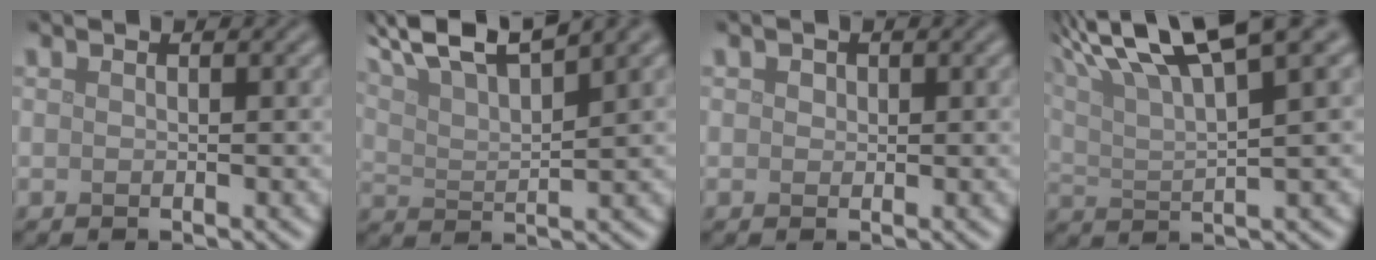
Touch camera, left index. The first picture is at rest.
{"total": 9.6, "force": [7.4, 1.9, 5.9], "torque": [-0.105, 0.025, 0.112]}
{"total": 0.7, "force": [0.2, 0.6, 0.2], "torque": [-0.003, 0.000, 0.002]}
{"total": 10.1, "force": [6.6, 2.2, 7.3], "torque": [-0.118, 0.028, 0.111]}